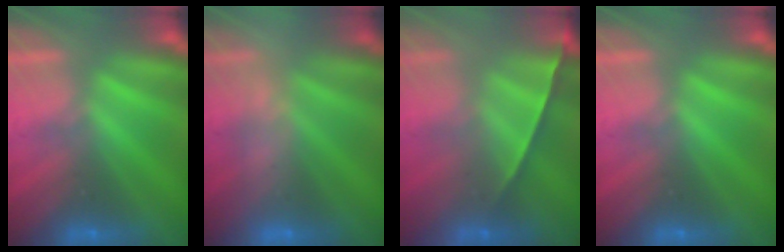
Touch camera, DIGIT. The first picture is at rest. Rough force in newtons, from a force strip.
{"total": 2.6}
{"total": 1.4}
{"total": 0.0}